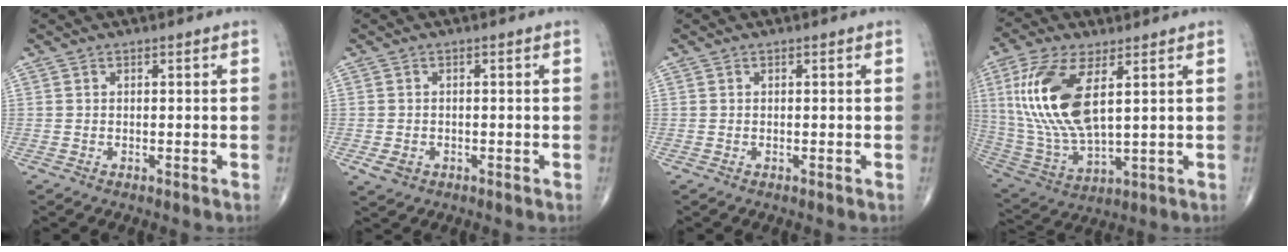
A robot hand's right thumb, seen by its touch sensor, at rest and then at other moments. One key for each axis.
{"total": 2.6, "fx": -1.0, "fy": 2.0, "fz": 1.4, "tx": -0.021, "ty": 0.002, "tz": -0.010}
{"total": 0.6, "fx": -0.2, "fy": 0.2, "fz": 0.5, "tx": -0.010, "ty": -0.002, "tz": -0.002}
{"total": 17.9, "fx": 4.7, "fy": 7.7, "fz": 15.4, "tx": -0.334, "ty": -0.018, "tz": 0.099}